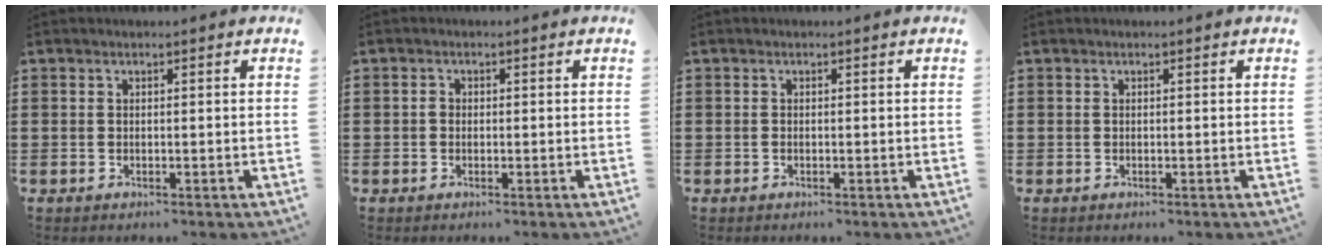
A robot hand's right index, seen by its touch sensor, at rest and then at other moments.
{"total": 0.9, "force": [-0.2, 0.8, 0.5], "torque": [-0.012, 0.002, -0.003]}
{"total": 0.0}
{"total": 0.0}